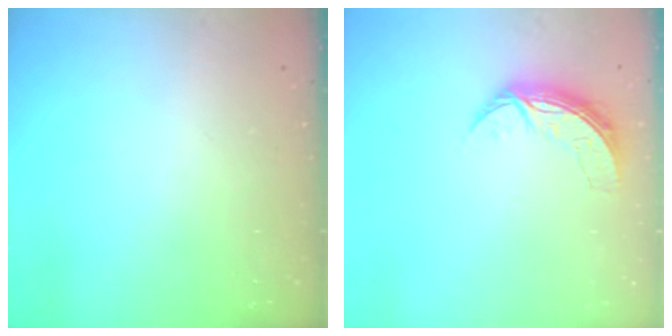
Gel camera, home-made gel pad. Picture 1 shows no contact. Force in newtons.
{"total": 7.1, "press": 7.1, "slide": 0.6}